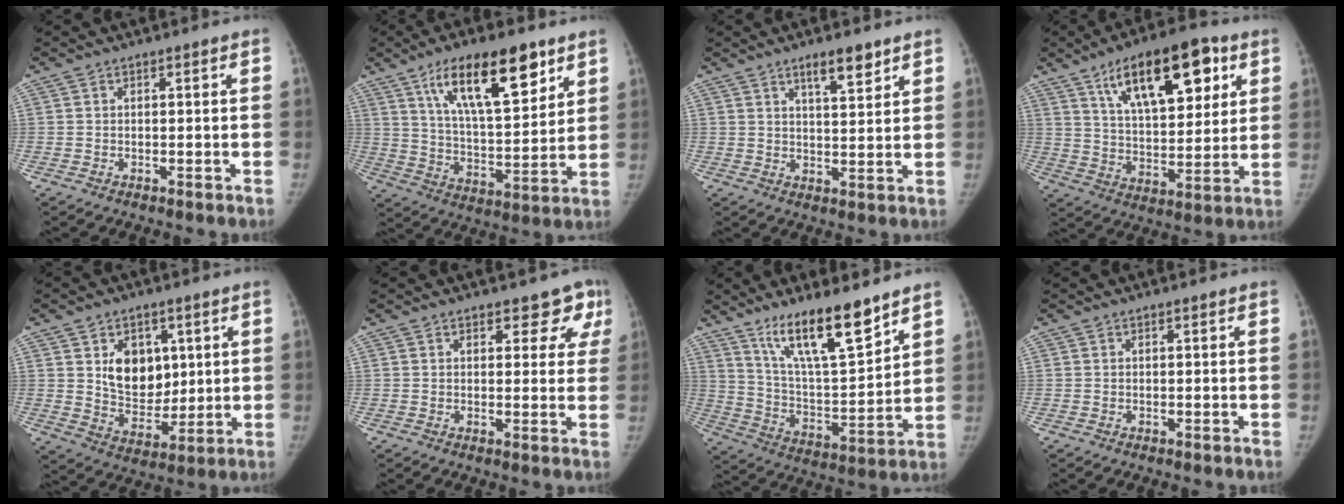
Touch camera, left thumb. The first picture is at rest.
{"total": 19.0, "force": [10.6, 6.9, 14.1], "torque": [-0.196, -0.044, 0.186]}
{"total": 6.2, "force": [4.2, 1.8, 4.2], "torque": [-0.053, -0.029, 0.067]}
{"total": 20.0, "force": [9.8, 8.8, 15.0], "torque": [-0.193, -0.029, 0.164]}
{"total": 11.6, "force": [3.4, 8.5, 7.1], "torque": [-0.066, -0.025, 0.071]}
{"total": 6.0, "force": [4.0, 3.5, 2.8], "torque": [0.012, -0.018, 0.039]}
{"total": 17.0, "force": [12.1, 3.9, 11.2], "torque": [-0.167, -0.075, 0.224]}
{"total": 0.0}